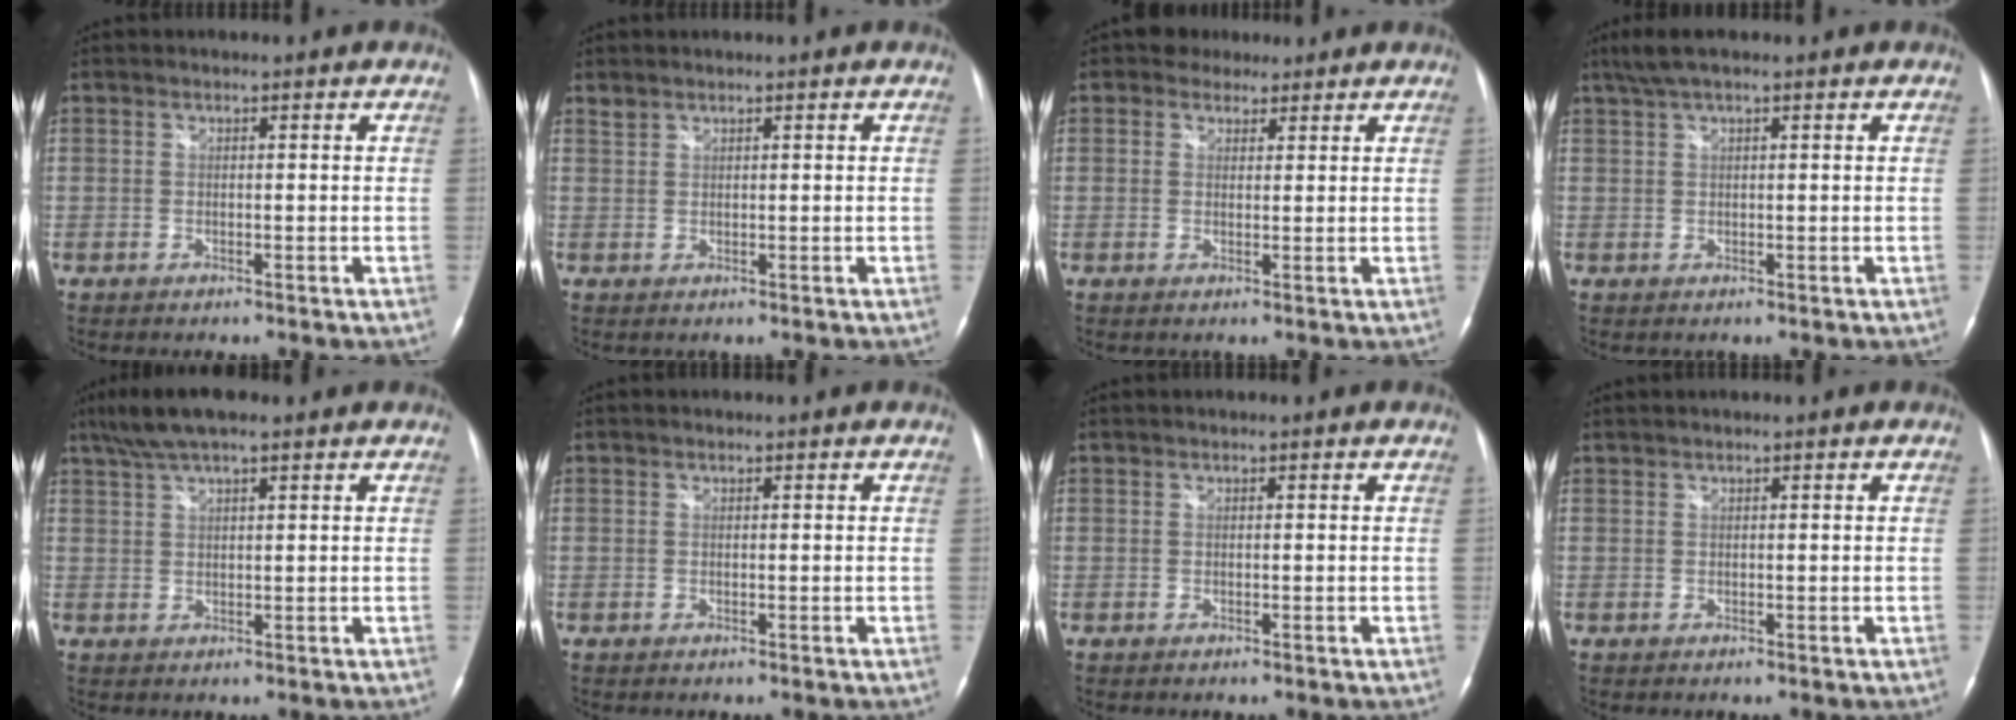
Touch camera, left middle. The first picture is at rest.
{"total": 0.9, "force": [0.9, 0.2, 0.0], "torque": [-0.005, 0.005, 0.020]}
{"total": 3.0, "force": [2.2, 2.0, 0.3], "torque": [-0.006, 0.008, 0.029]}
{"total": 4.2, "force": [2.9, 0.6, 3.0], "torque": [-0.065, 0.023, 0.053]}
{"total": 7.1, "force": [5.2, 1.3, 4.7], "torque": [-0.092, 0.025, 0.090]}
{"total": 0.0}
{"total": 0.0}
{"total": 0.6, "force": [0.5, -0.1, 0.2], "torque": [-0.006, 0.010, 0.015]}